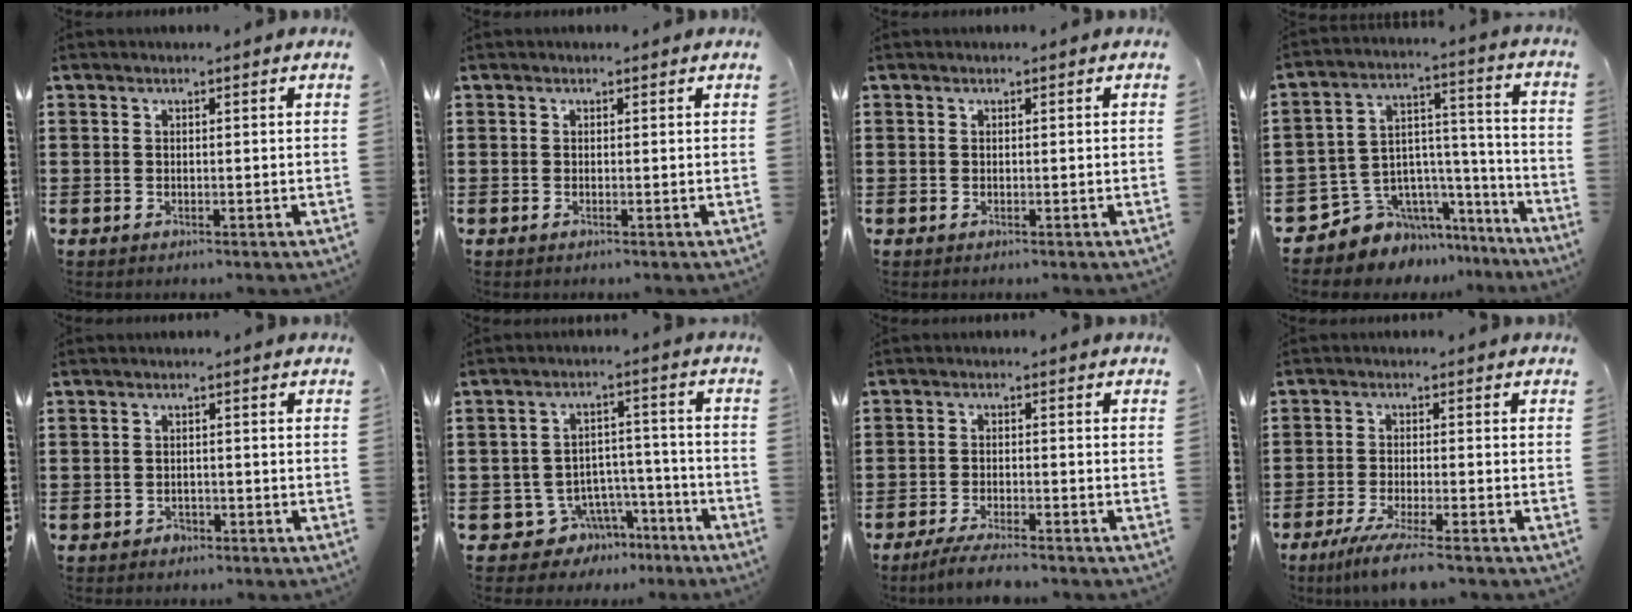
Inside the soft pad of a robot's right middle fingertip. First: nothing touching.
{"total": 0.0}
{"total": 0.0}
{"total": 7.6, "force": [-5.9, 4.9, 0.3], "torque": [-0.031, -0.002, -0.109]}
{"total": 1.1, "force": [-0.9, 0.6, 0.1], "torque": [-0.006, 0.001, -0.021]}
{"total": 5.9, "force": [-4.2, 4.0, 1.2], "torque": [-0.031, 0.024, -0.077]}
{"total": 3.6, "force": [-3.3, 0.1, 1.4], "torque": [-0.031, -0.006, -0.065]}
{"total": 4.7, "force": [-3.8, -0.1, 2.9], "torque": [-0.059, -0.017, -0.070]}